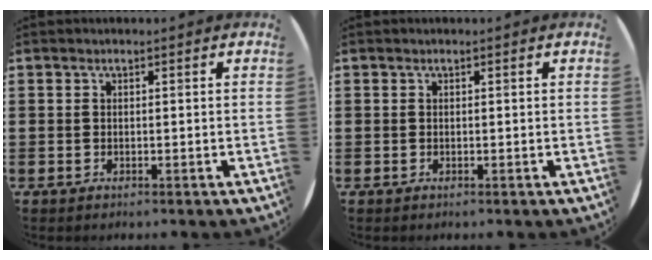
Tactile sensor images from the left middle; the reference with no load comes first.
{"total": 0.0}